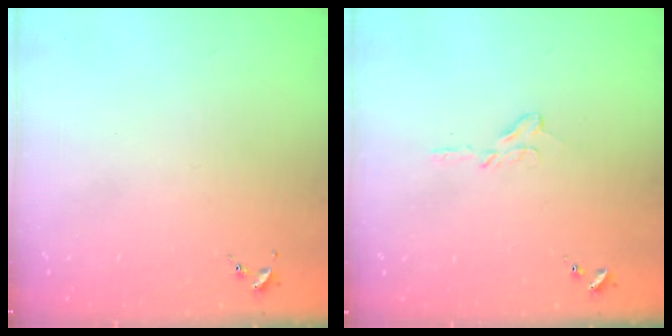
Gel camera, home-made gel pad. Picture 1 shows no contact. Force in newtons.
{"total": 5.5, "press": 5.5, "slide": 0.5}